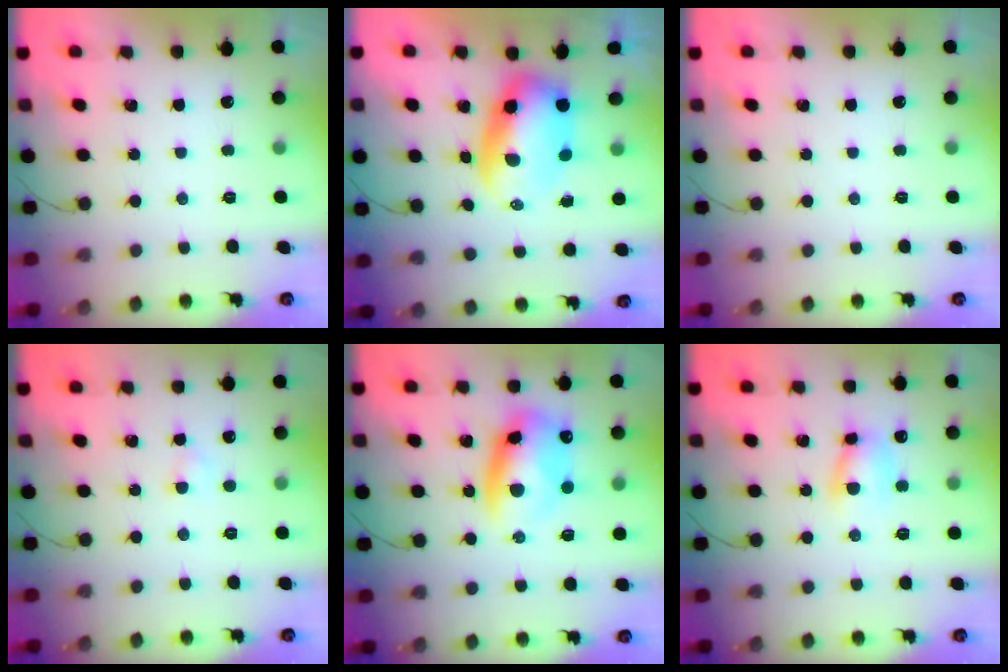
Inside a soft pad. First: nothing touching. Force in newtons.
{"total": 8.4, "press": 8.0, "slide": 2.4}
{"total": 0.0}
{"total": 2.3, "press": 2.1, "slide": 0.8}
{"total": 12.9, "press": 12.5, "slide": 3.3}
{"total": 7.6, "press": 7.6, "slide": 0.4}